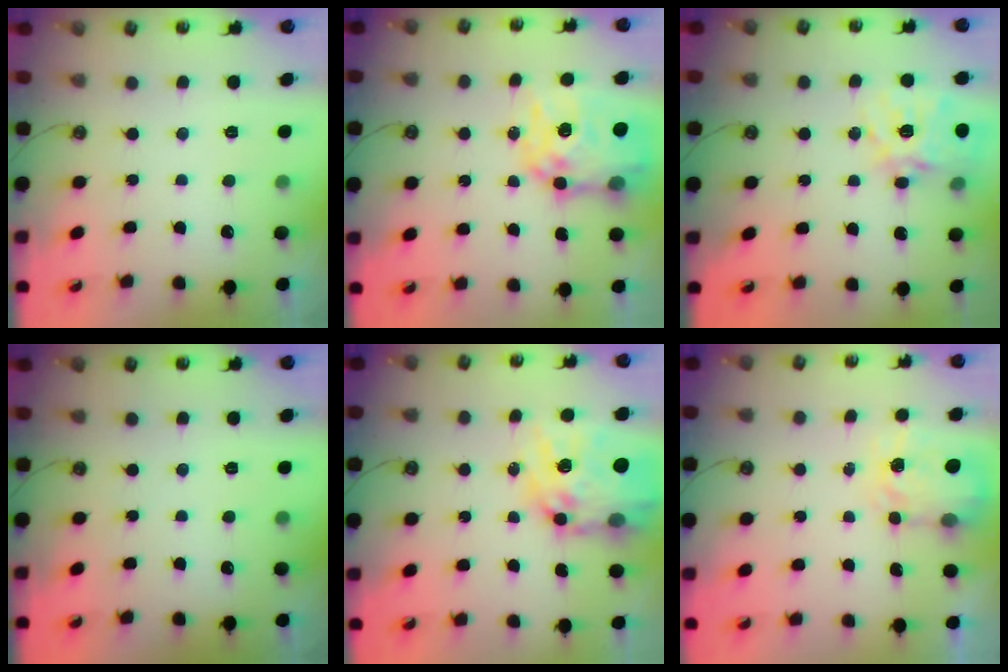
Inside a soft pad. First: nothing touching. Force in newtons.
{"total": 14.5, "press": 14.4, "slide": 1.2}
{"total": 17.5, "press": 17.3, "slide": 2.5}
{"total": 0.0}
{"total": 17.1, "press": 17.0, "slide": 1.5}
{"total": 3.6, "press": 3.6, "slide": 0.5}